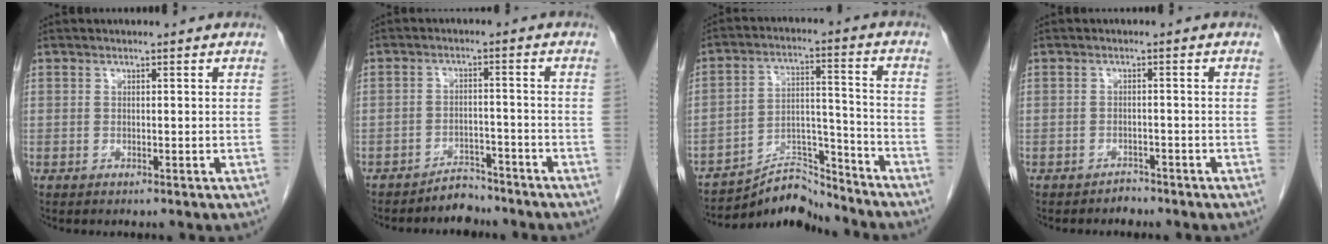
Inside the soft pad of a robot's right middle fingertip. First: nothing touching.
{"total": 3.6, "force": [-3.4, 1.3, 0.0], "torque": [-0.001, 0.001, -0.054]}
{"total": 8.9, "force": [-8.9, 0.8, 0.1], "torque": [0.001, 0.037, -0.157]}
{"total": 1.3, "force": [-1.2, 0.5, -0.1], "torque": [-0.002, 0.000, -0.020]}